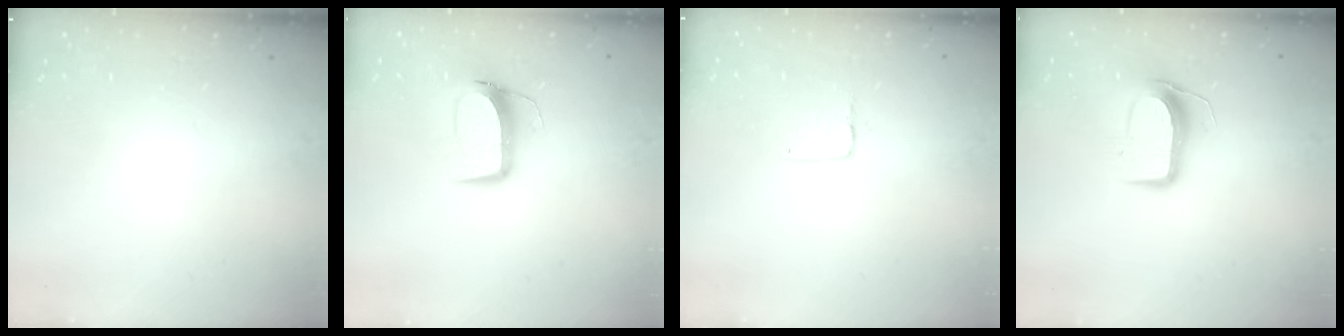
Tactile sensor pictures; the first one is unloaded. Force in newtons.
{"total": 9.9, "press": 9.9, "slide": 0.8}
{"total": 2.0, "press": 2.0, "slide": 0.2}
{"total": 9.4, "press": 9.3, "slide": 0.9}